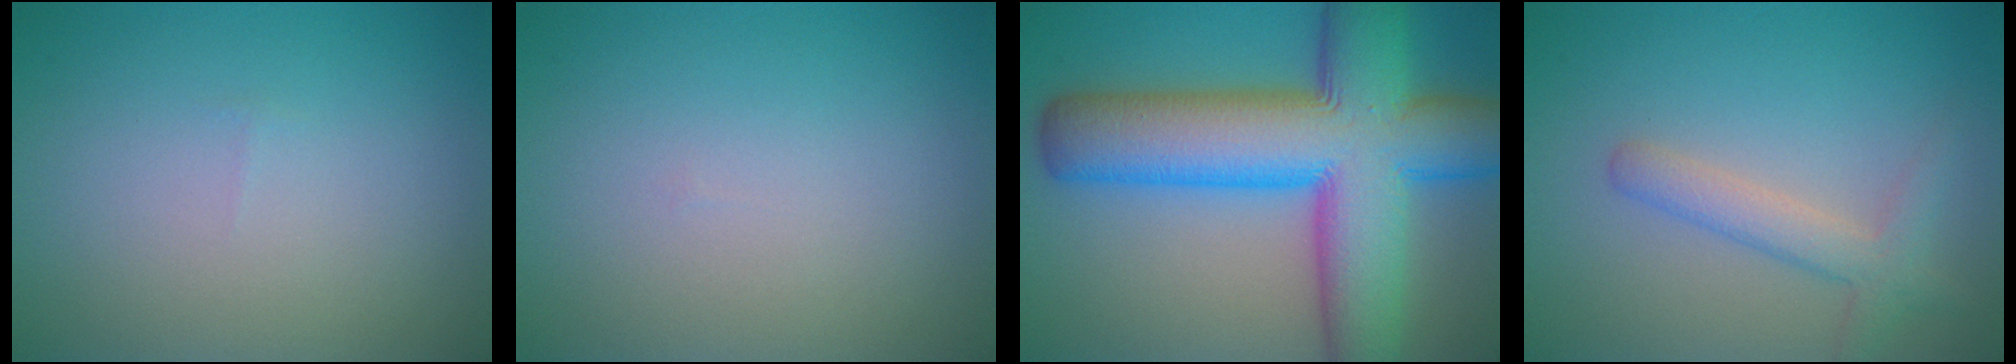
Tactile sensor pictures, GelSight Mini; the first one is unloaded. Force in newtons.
{"total": 0.0}
{"total": 15.2, "press": 15.2, "slide": 0.4}
{"total": 2.8, "press": 2.8, "slide": 0.1}